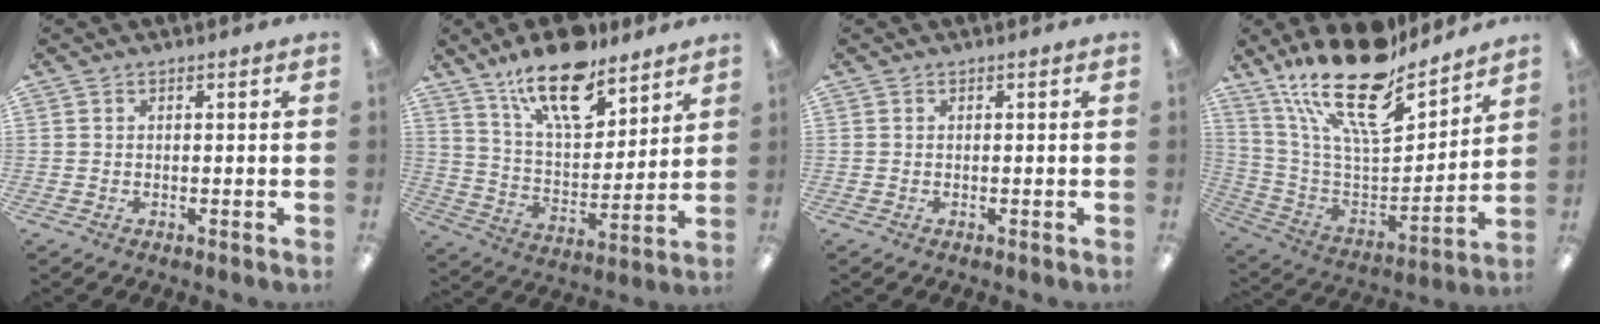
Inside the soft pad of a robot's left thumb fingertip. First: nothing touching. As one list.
[{"total": 17.8, "force": [12.8, 7.1, 10.1], "torque": [-0.171, -0.069, 0.220]}, {"total": 0.0}, {"total": 23.6, "force": [17.1, 8.2, 14.0], "torque": [-0.261, -0.111, 0.299]}]